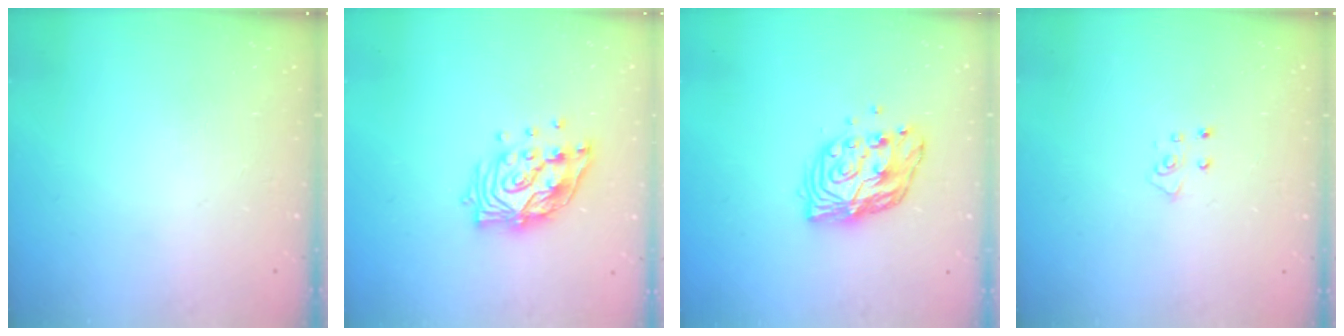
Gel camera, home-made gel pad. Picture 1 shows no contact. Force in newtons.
{"total": 13.7, "press": 13.7, "slide": 1.2}
{"total": 11.1, "press": 11.1, "slide": 1.1}
{"total": 4.9, "press": 4.8, "slide": 0.4}